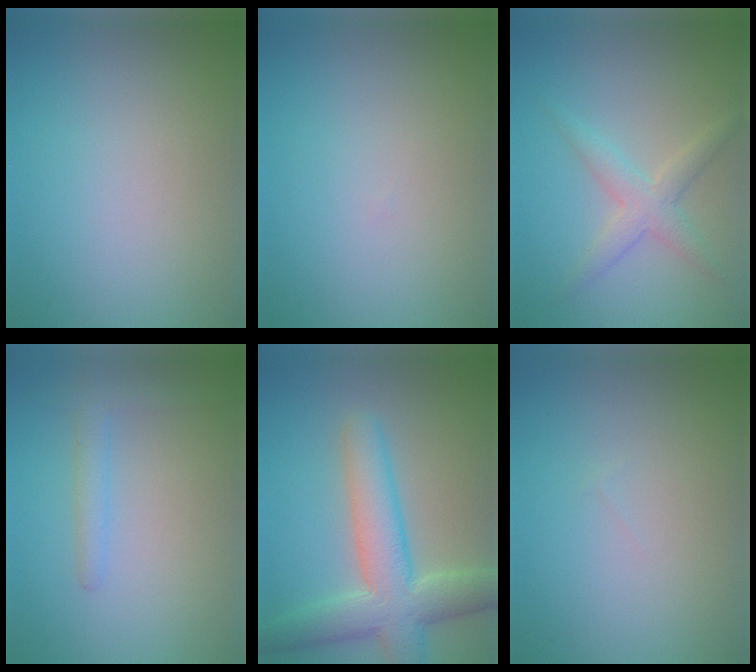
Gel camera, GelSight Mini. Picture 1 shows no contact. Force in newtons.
{"total": 0.0}
{"total": 2.8, "press": 2.8, "slide": 0.1}
{"total": 2.0, "press": 2.0, "slide": 0.2}
{"total": 7.3, "press": 7.3, "slide": 0.2}
{"total": 0.0}